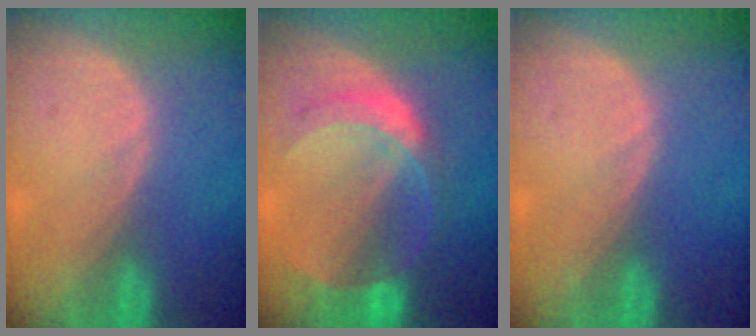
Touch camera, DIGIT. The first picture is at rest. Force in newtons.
{"total": 7.6, "press": 6.7, "slide": 3.5}
{"total": 0.0}